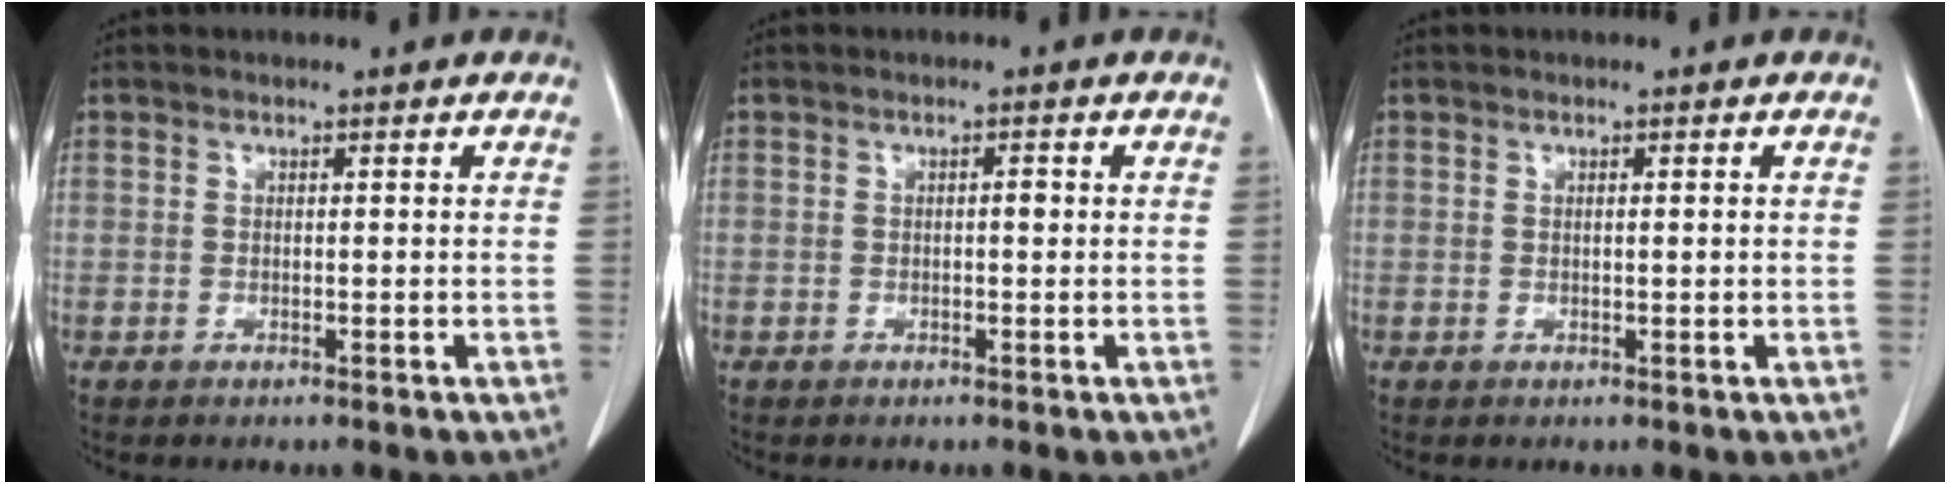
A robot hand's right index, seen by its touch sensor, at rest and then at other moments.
{"total": 1.1, "force": [0.0, 0.4, 1.0], "torque": [-0.013, 0.002, -0.002]}
{"total": 0.9, "force": [0.0, 0.1, 0.9], "torque": [-0.015, -0.002, 0.001]}